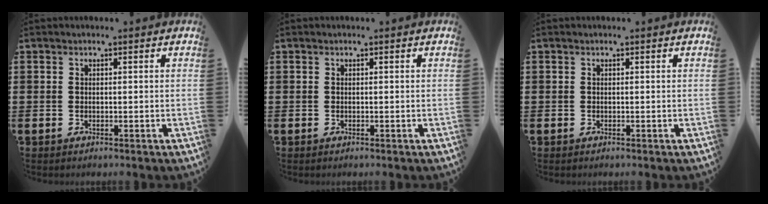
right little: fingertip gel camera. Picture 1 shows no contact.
{"total": 0.0}
{"total": 0.0}